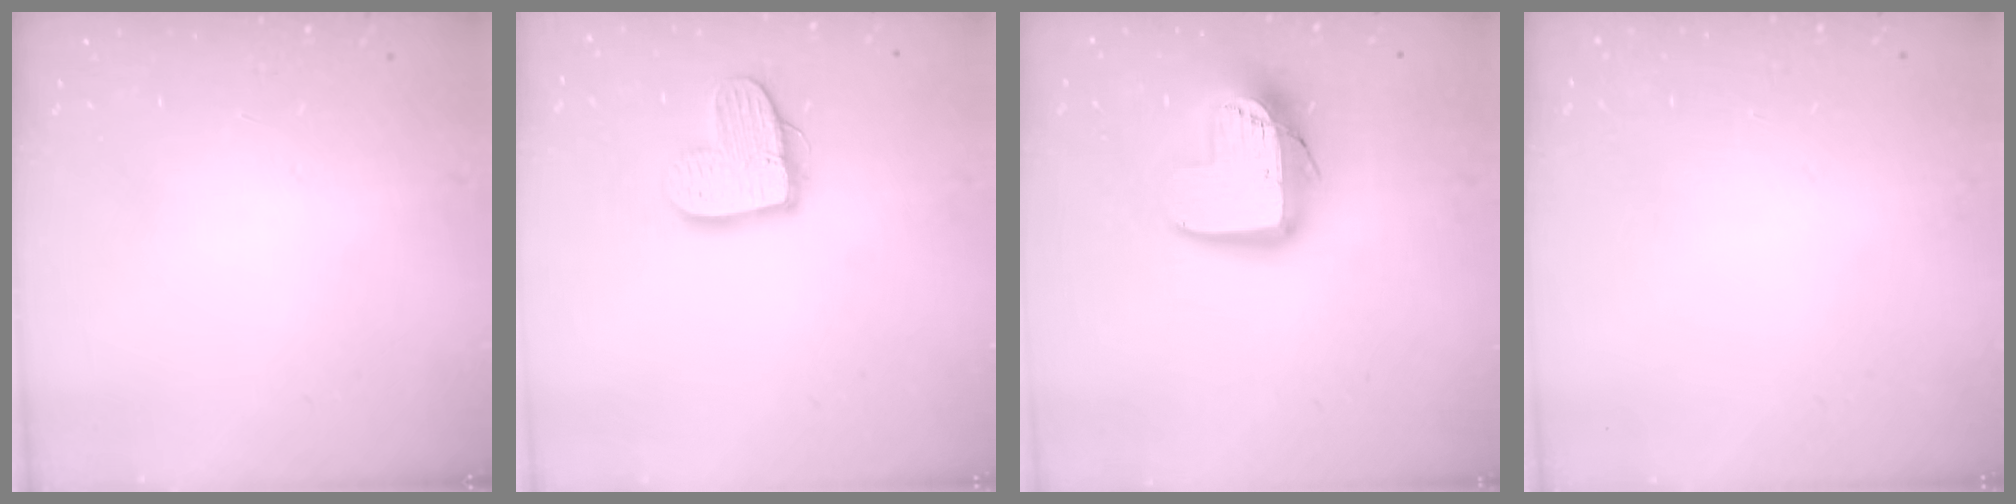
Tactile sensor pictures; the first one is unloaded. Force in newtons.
{"total": 12.6, "press": 12.6, "slide": 0.8}
{"total": 13.9, "press": 13.9, "slide": 1.0}
{"total": 0.0}